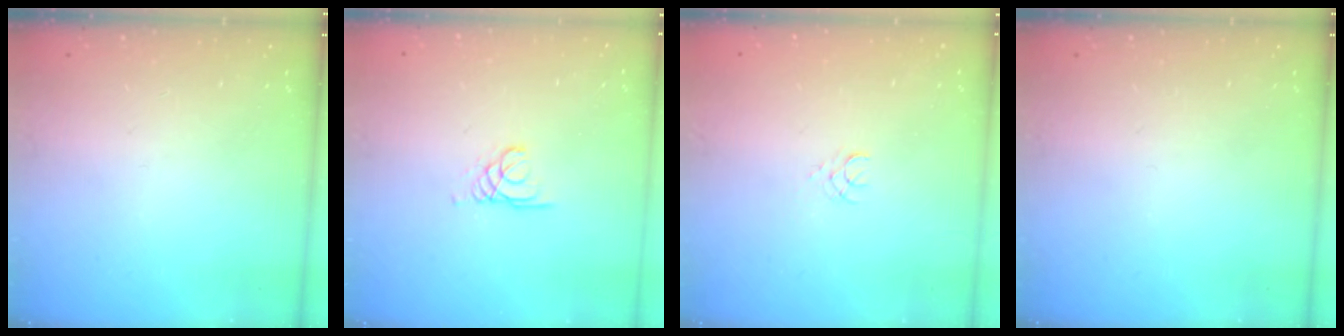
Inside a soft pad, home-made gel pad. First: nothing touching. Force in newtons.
{"total": 1.7, "press": 1.7, "slide": 0.1}
{"total": 1.5, "press": 1.5, "slide": 0.2}
{"total": 0.0}